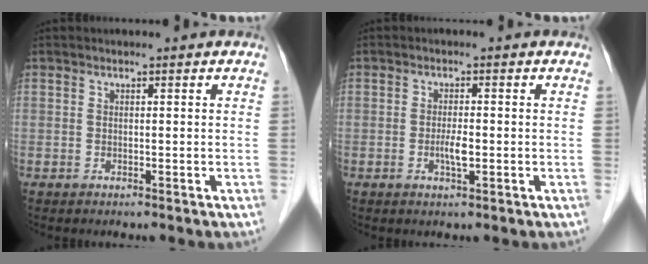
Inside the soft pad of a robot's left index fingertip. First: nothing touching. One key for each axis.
{"total": 2.3, "fx": -0.6, "fy": 0.5, "fz": 2.2, "tx": -0.044, "ty": -0.001, "tz": -0.009}